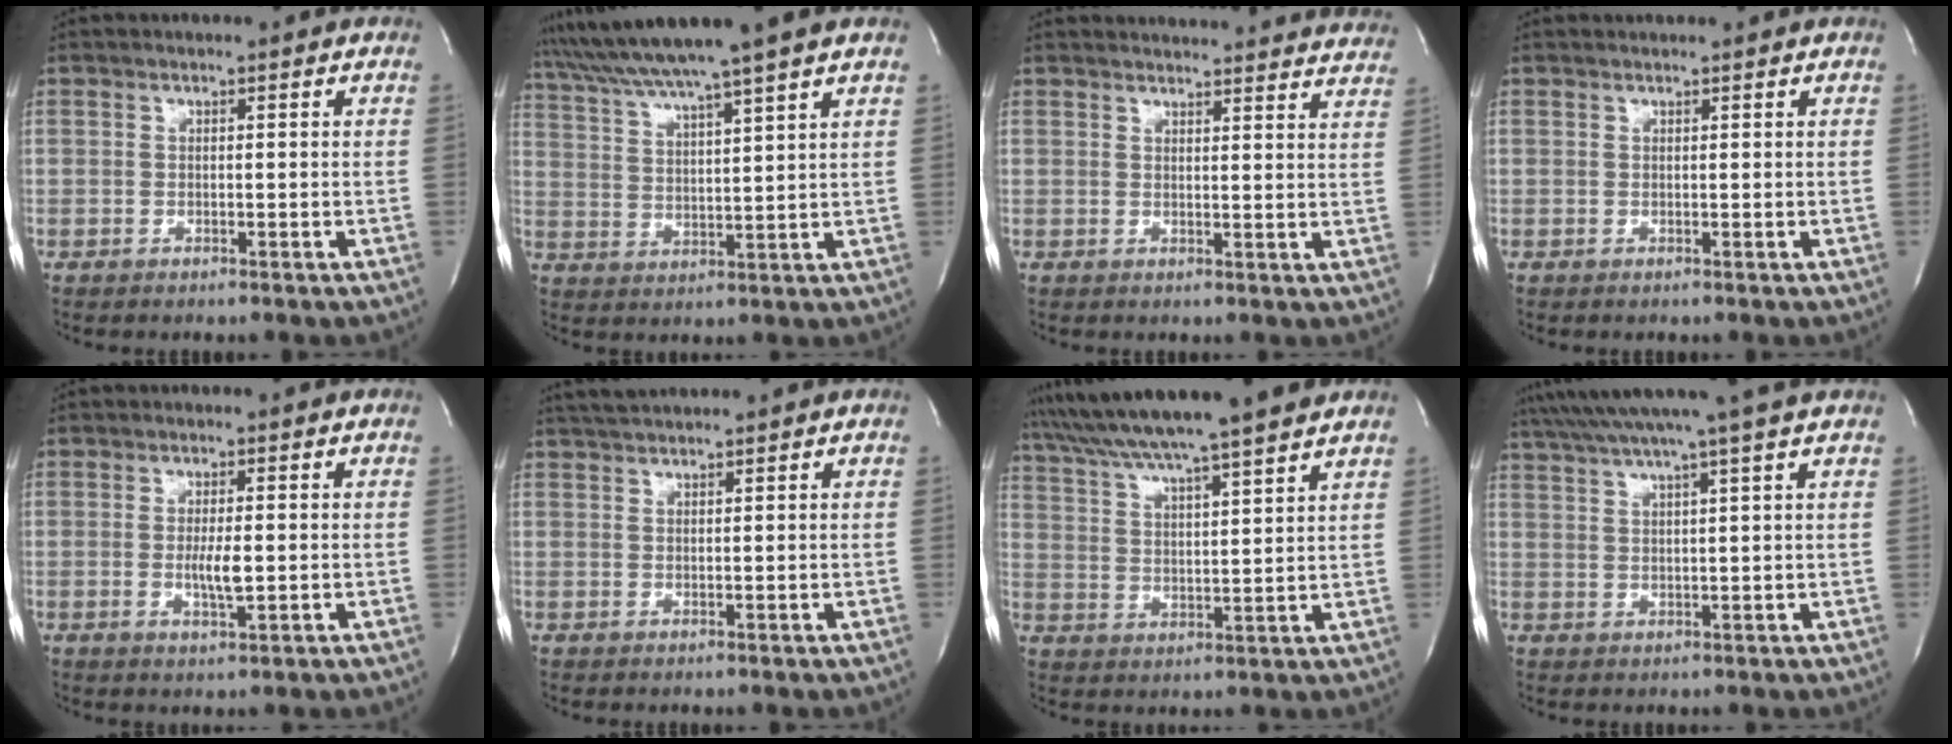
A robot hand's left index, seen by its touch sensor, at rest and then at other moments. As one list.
[{"total": 12.5, "force": [10.4, -1.9, 6.6], "torque": [-0.122, 0.023, 0.170]}, {"total": 24.5, "force": [23.7, 3.3, 5.2], "torque": [-0.078, -0.047, 0.268]}, {"total": 1.3, "force": [1.3, 0.0, 0.2], "torque": [-0.005, 0.016, 0.022]}, {"total": 3.5, "force": [-0.4, 0.7, 3.4], "torque": [-0.067, -0.006, -0.005]}, {"total": 3.5, "force": [3.3, -0.1, 1.2], "torque": [-0.025, 0.022, 0.063]}, {"total": 17.0, "force": [14.8, -0.7, 8.4], "torque": [-0.151, 0.021, 0.226]}, {"total": 11.5, "force": [9.6, -2.4, 5.8], "torque": [-0.104, 0.006, 0.138]}]